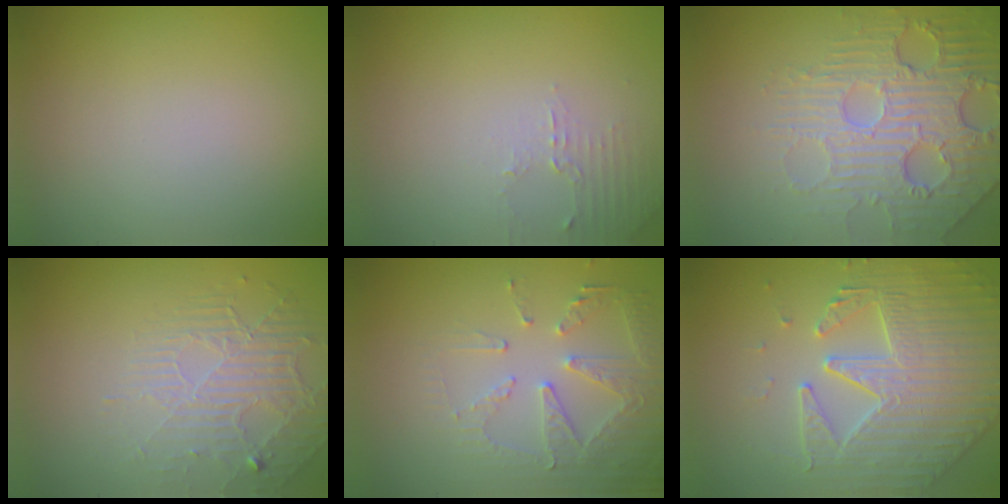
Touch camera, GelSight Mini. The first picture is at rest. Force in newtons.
{"total": 1.4, "press": 1.4, "slide": 0.4}
{"total": 6.5, "press": 5.1, "slide": 4.1}
{"total": 2.3, "press": 1.7, "slide": 1.6}
{"total": 5.2, "press": 3.8, "slide": 3.5}
{"total": 4.8, "press": 4.8, "slide": 0.5}